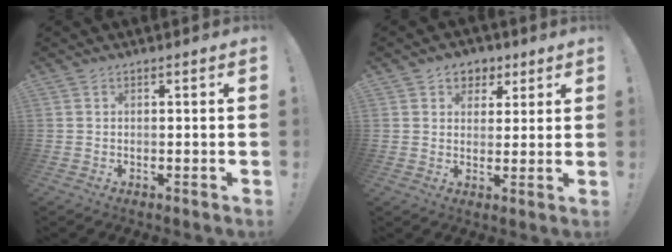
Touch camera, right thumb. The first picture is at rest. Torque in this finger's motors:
{"motor_torque": [0.00, 0.00, 0.09, -0.02, 0.00]}